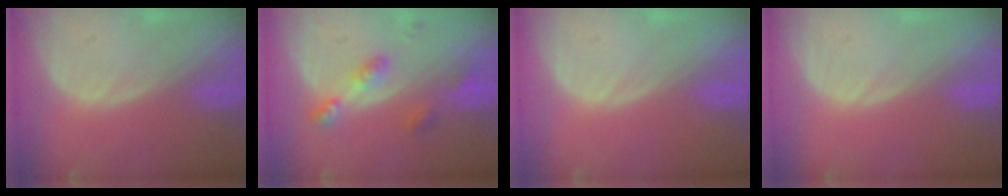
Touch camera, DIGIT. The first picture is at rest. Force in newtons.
{"total": 4.6, "press": 4.5, "slide": 1.0}
{"total": 0.0}
{"total": 0.0}